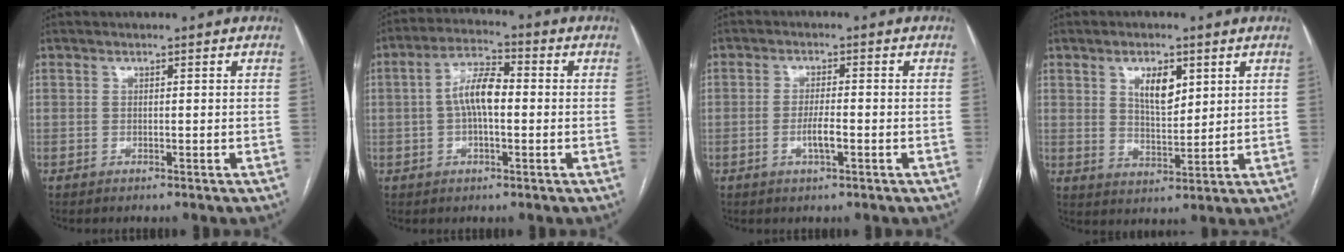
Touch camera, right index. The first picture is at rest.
{"total": 7.2, "force": [-0.1, 2.6, 6.7], "torque": [-0.133, 0.020, -0.007]}
{"total": 3.3, "force": [-1.2, 0.5, 3.1], "torque": [-0.060, 0.000, -0.021]}
{"total": 6.1, "force": [2.6, 2.6, 4.8], "torque": [-0.085, 0.000, 0.052]}